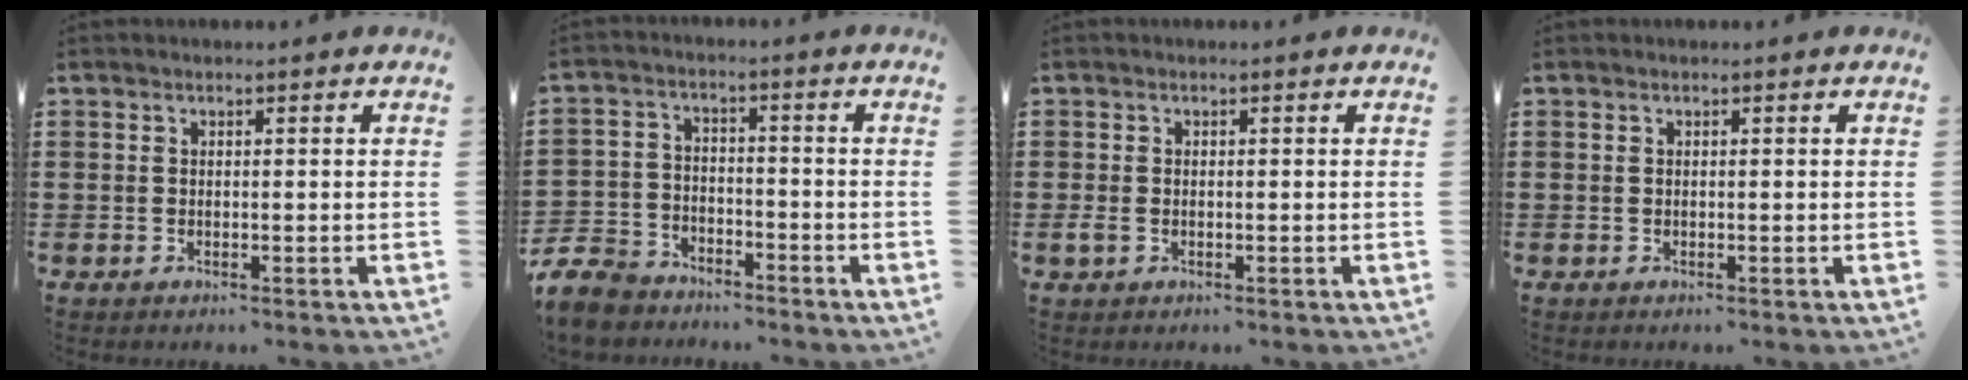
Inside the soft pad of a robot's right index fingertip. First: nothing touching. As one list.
[{"total": 7.1, "force": [-6.6, 2.1, 1.4], "torque": [-0.058, 0.008, -0.138]}, {"total": 1.2, "force": [-0.4, 0.7, 0.8], "torque": [-0.027, -0.004, -0.009]}, {"total": 0.0}]